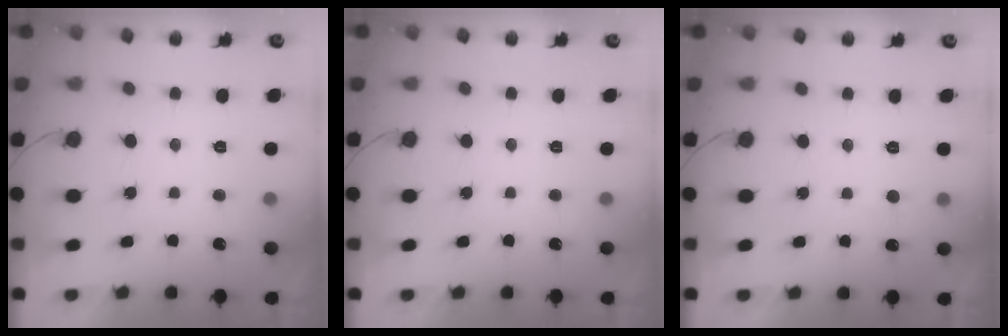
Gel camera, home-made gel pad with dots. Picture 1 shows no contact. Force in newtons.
{"total": 0.0}
{"total": 2.9, "press": 2.9, "slide": 0.3}